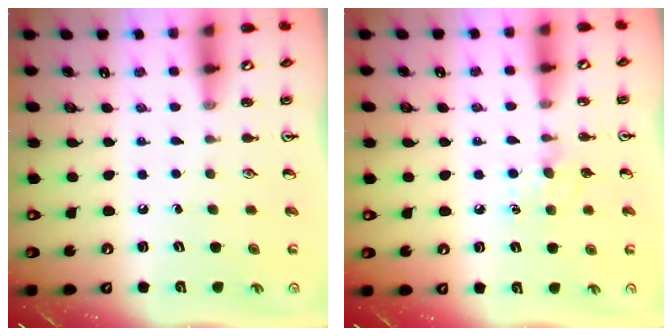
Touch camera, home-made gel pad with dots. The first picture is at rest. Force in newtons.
{"total": 5.2, "press": 5.1, "slide": 0.9}